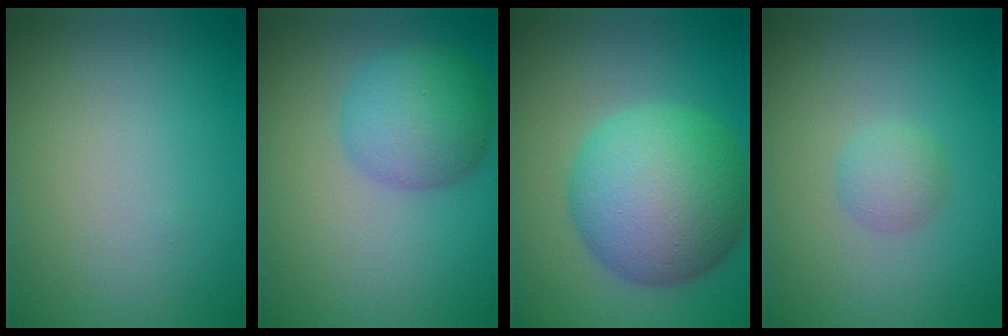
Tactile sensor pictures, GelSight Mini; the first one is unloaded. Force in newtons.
{"total": 5.1, "press": 5.1, "slide": 0.1}
{"total": 10.5, "press": 10.5, "slide": 0.2}
{"total": 1.5, "press": 1.5, "slide": 0.1}